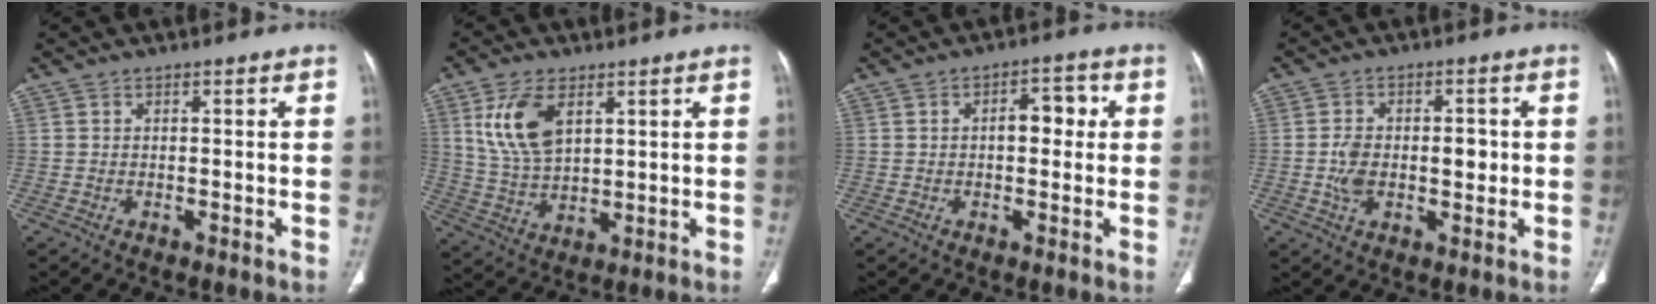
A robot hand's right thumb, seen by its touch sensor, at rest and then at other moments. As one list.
[{"total": 10.9, "force": [4.4, 5.9, 8.0], "torque": [-0.153, -0.014, 0.095]}, {"total": 5.6, "force": [0.6, 3.3, 4.5], "torque": [-0.044, 0.017, 0.005]}, {"total": 7.7, "force": [-0.3, 4.8, 6.0], "torque": [-0.095, 0.014, -0.001]}]